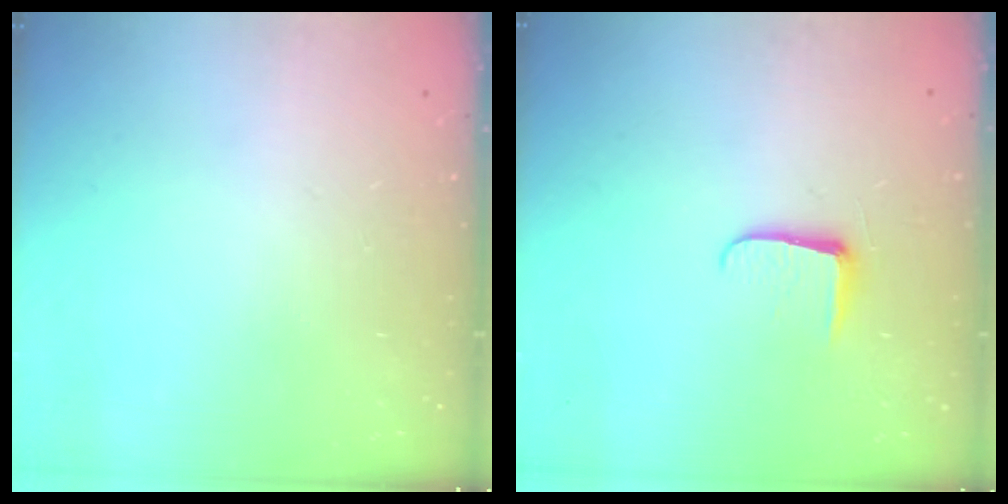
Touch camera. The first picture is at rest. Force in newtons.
{"total": 5.4, "press": 5.4, "slide": 0.7}